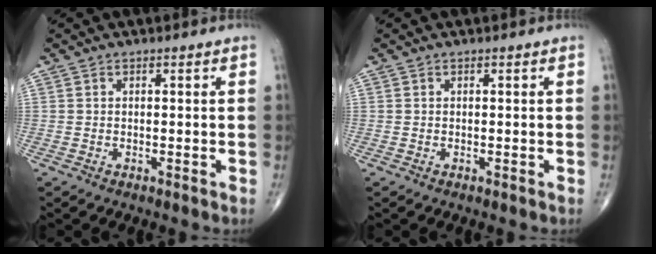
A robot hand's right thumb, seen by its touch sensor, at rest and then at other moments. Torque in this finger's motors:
{"motor_torque": [0.00, 0.00, 0.11, 0.12, 0.00]}